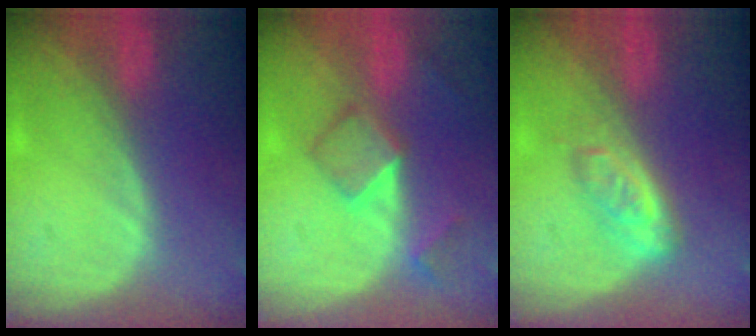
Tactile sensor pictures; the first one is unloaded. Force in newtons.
{"total": 5.2, "press": 4.6, "slide": 2.5}
{"total": 4.4, "press": 4.1, "slide": 1.6}